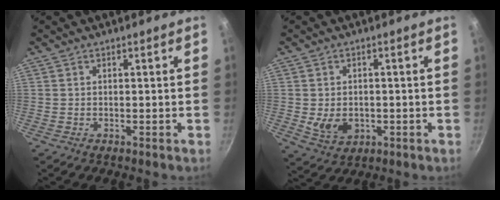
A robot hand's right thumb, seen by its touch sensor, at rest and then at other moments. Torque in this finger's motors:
{"motor_torque": [0.81, 0.77, -0.10, 0.20, 0.02]}